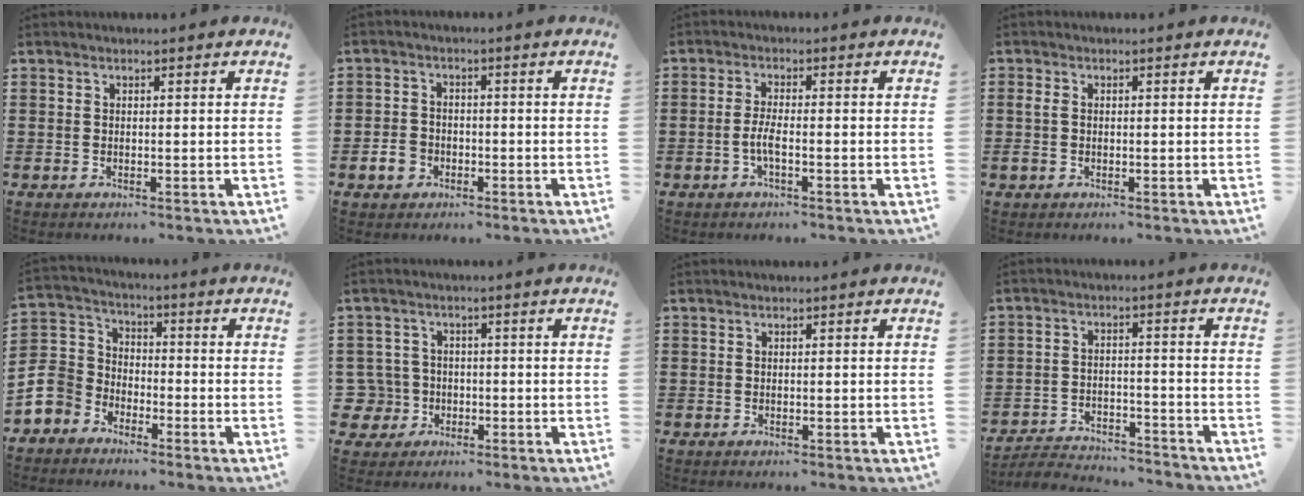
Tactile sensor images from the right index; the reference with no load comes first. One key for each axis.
{"total": 3.5, "fx": -1.6, "fy": 2.6, "fz": 1.6, "tx": -0.050, "ty": -0.005, "tz": -0.034}
{"total": 2.9, "fx": -1.0, "fy": 0.5, "fz": 2.7, "tx": -0.064, "ty": -0.004, "tz": -0.022}
{"total": 1.4, "fx": -0.2, "fy": 0.9, "fz": 0.9, "tx": -0.028, "ty": 0.002, "tz": -0.009}
{"total": 6.9, "fx": -4.0, "fy": 5.5, "fz": 1.4, "tx": -0.077, "ty": 0.011, "tz": -0.088}
{"total": 4.8, "fx": -1.3, "fy": 4.4, "fz": 1.3, "tx": -0.075, "ty": -0.004, "tz": -0.034}
{"total": 0.0}
{"total": 3.8, "fx": -3.8, "fy": 0.5, "fz": 0.3, "tx": -0.018, "ty": 0.003, "tz": -0.082}